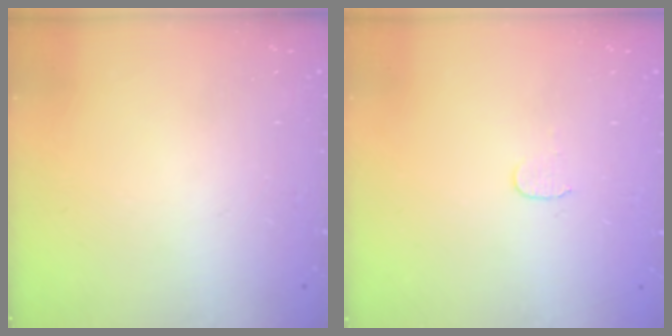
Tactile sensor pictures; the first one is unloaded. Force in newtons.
{"total": 3.8, "press": 3.8, "slide": 0.3}